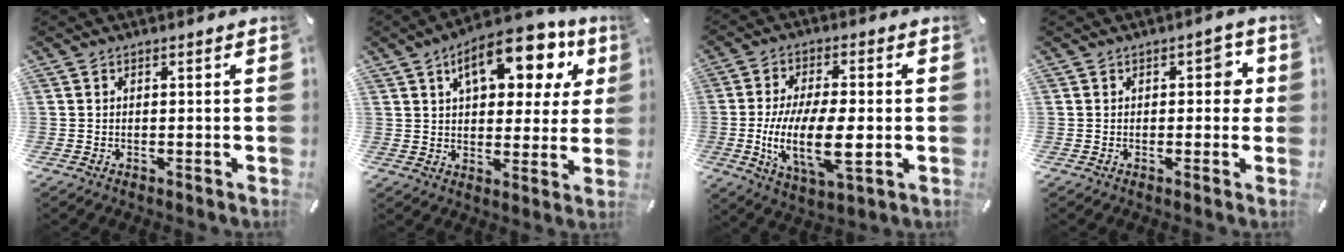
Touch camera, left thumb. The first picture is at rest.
{"total": 15.6, "force": [7.6, 7.9, 11.1], "torque": [-0.159, -0.024, 0.123]}
{"total": 15.2, "force": [-1.6, 6.4, 13.7], "torque": [-0.263, -0.013, -0.030]}
{"total": 3.8, "force": [0.5, 2.3, 3.0], "torque": [-0.029, -0.001, -0.001]}